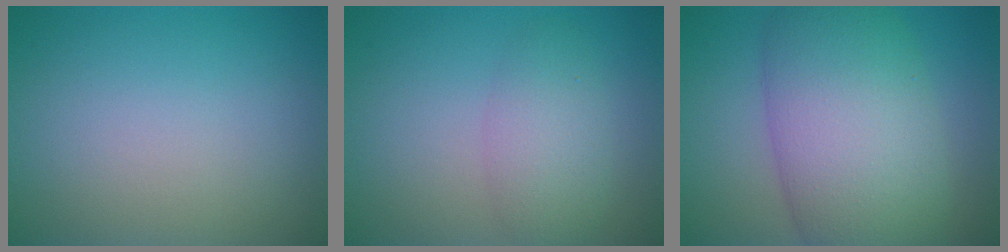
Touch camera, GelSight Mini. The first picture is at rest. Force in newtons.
{"total": 3.2, "press": 3.2, "slide": 0.1}
{"total": 11.2, "press": 11.2, "slide": 0.4}